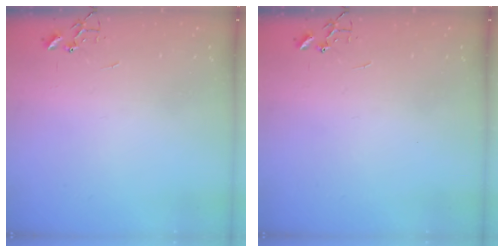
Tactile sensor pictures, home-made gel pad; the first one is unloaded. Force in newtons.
{"total": 0.0}